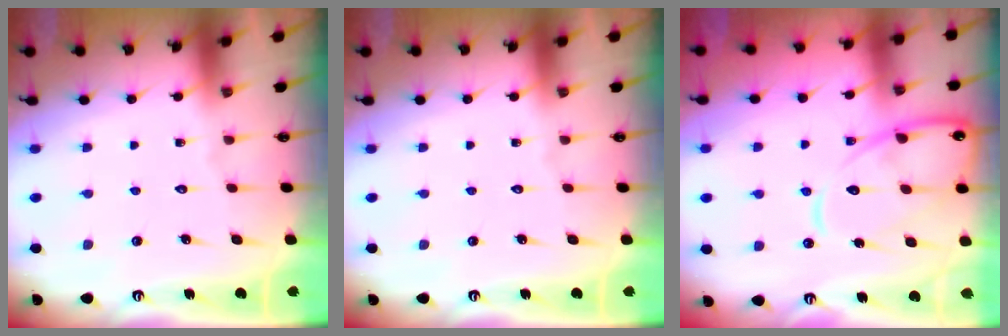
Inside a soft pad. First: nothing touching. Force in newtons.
{"total": 0.0}
{"total": 14.6, "press": 14.5, "slide": 1.5}